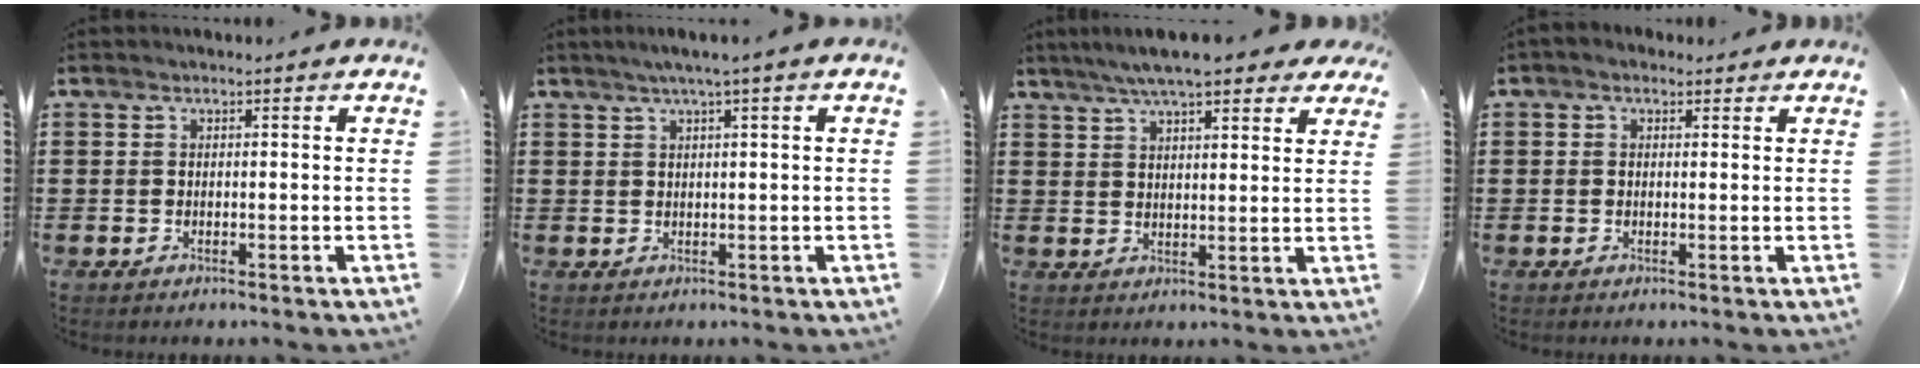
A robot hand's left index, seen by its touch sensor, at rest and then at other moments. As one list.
[{"total": 1.8, "force": [0.8, -0.3, 1.5], "torque": [-0.029, -0.003, 0.013]}, {"total": 7.1, "force": [6.0, 0.9, 3.8], "torque": [-0.091, -0.007, 0.108]}, {"total": 1.0, "force": [0.3, 0.8, 0.5], "torque": [-0.010, 0.006, 0.005]}]